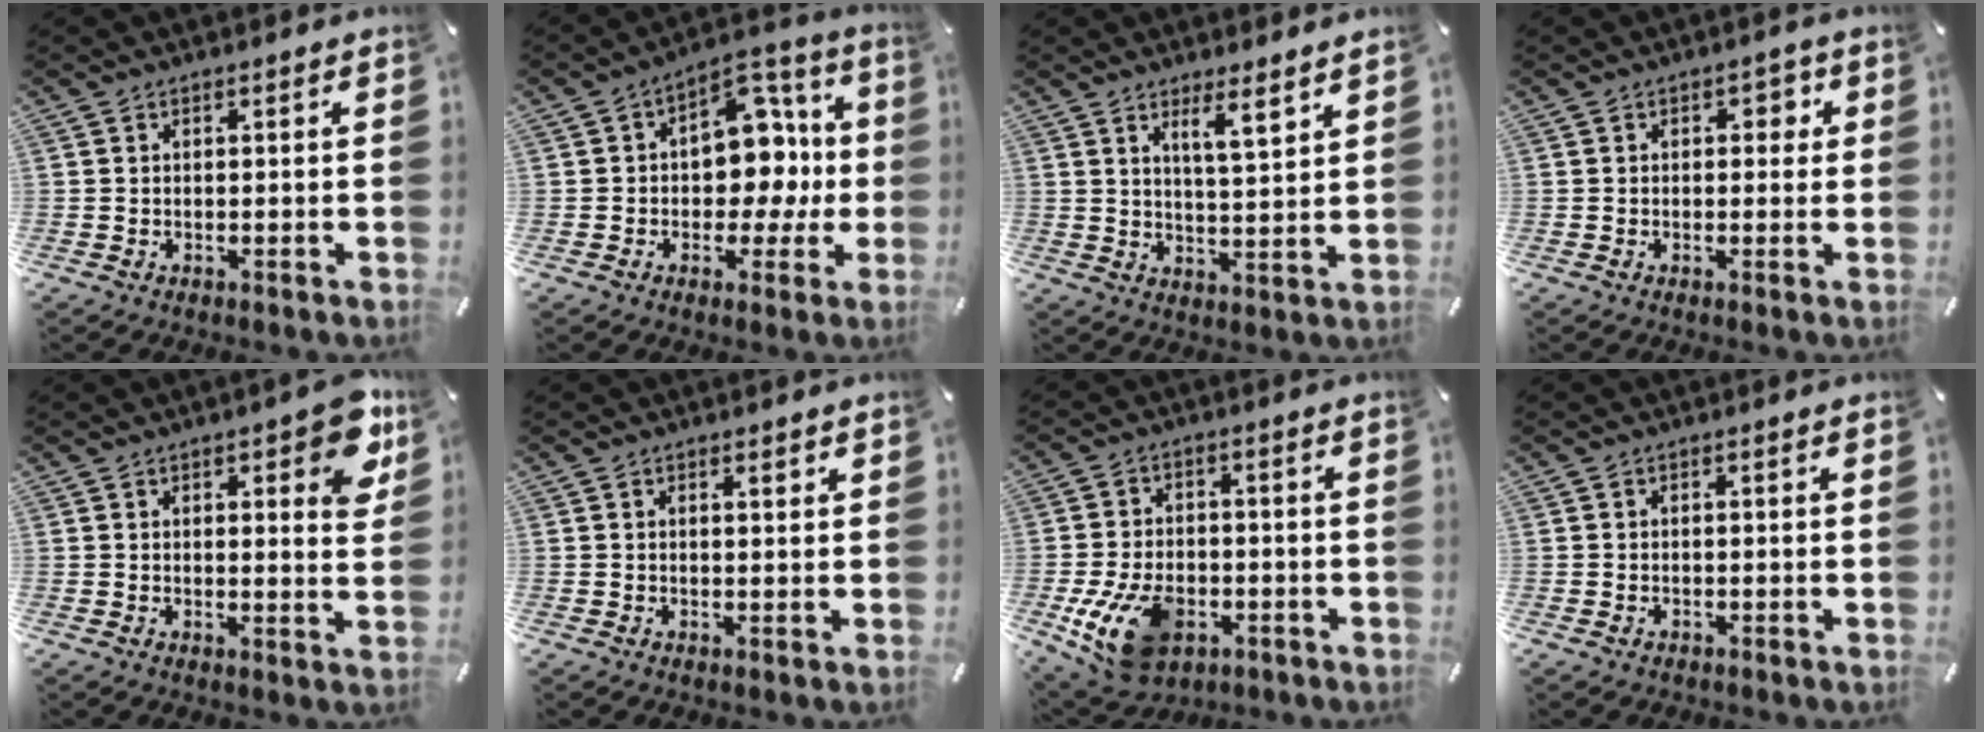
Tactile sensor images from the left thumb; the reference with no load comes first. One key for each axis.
{"total": 13.0, "fx": 0.0, "fy": 10.0, "fz": 8.4, "tx": -0.090, "ty": -0.007, "tz": 0.002}
{"total": 6.5, "fx": 4.8, "fy": 0.5, "fz": 4.3, "tx": -0.074, "ty": -0.031, "tz": 0.078}
{"total": 2.4, "fx": 0.2, "fy": 1.7, "fz": 1.7, "tx": -0.011, "ty": 0.001, "tz": -0.005}
{"total": 8.6, "fx": 4.4, "fy": 3.1, "fz": 6.7, "tx": -0.079, "ty": -0.023, "tz": 0.069}
{"total": 1.4, "fx": 0.7, "fy": 0.4, "fz": 1.1, "tx": -0.015, "ty": -0.003, "tz": 0.011}
{"total": 14.0, "fx": -4.9, "fy": 9.3, "fz": 9.2, "tx": -0.185, "ty": 0.020, "tz": -0.082}
{"total": 0.8, "fx": -0.4, "fy": 0.5, "fz": 0.5, "tx": -0.012, "ty": 0.000, "tz": -0.008}